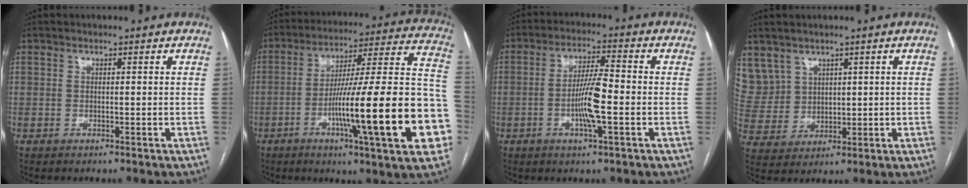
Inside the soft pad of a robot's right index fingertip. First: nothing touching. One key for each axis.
{"total": 26.9, "fx": -7.7, "fy": 1.6, "fz": 25.7, "tx": -0.298, "ty": 0.004, "tz": -0.120}
{"total": 7.6, "fx": -1.7, "fy": 0.7, "fz": 7.4, "tx": -0.141, "ty": 0.001, "tz": -0.035}
{"total": 10.3, "fx": 5.6, "fy": 8.4, "fz": 1.8, "tx": -0.066, "ty": 0.036, "tz": 0.143}